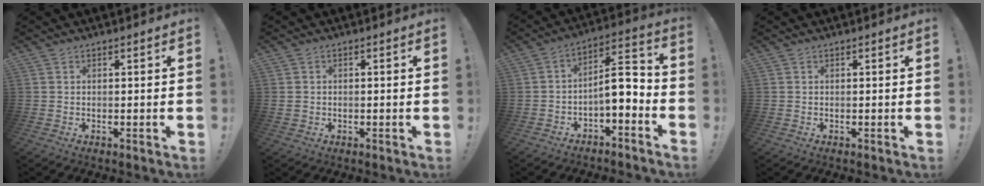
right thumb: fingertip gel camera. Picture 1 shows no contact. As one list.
[{"total": 2.2, "force": [-0.2, 2.0, 0.9], "torque": [-0.016, 0.004, -0.001]}, {"total": 8.8, "force": [-2.7, 3.5, 7.6], "torque": [-0.113, 0.014, -0.049]}, {"total": 0.0}]